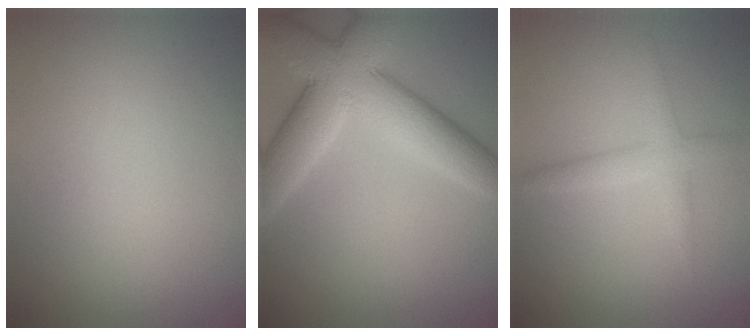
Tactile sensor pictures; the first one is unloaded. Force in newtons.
{"total": 8.6, "press": 8.6, "slide": 0.5}
{"total": 2.2, "press": 2.2, "slide": 0.1}